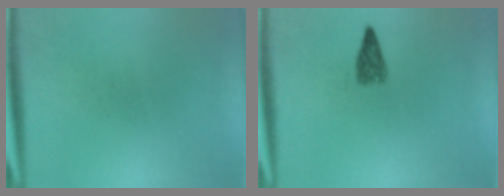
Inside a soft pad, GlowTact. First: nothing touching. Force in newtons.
{"total": 2.3}